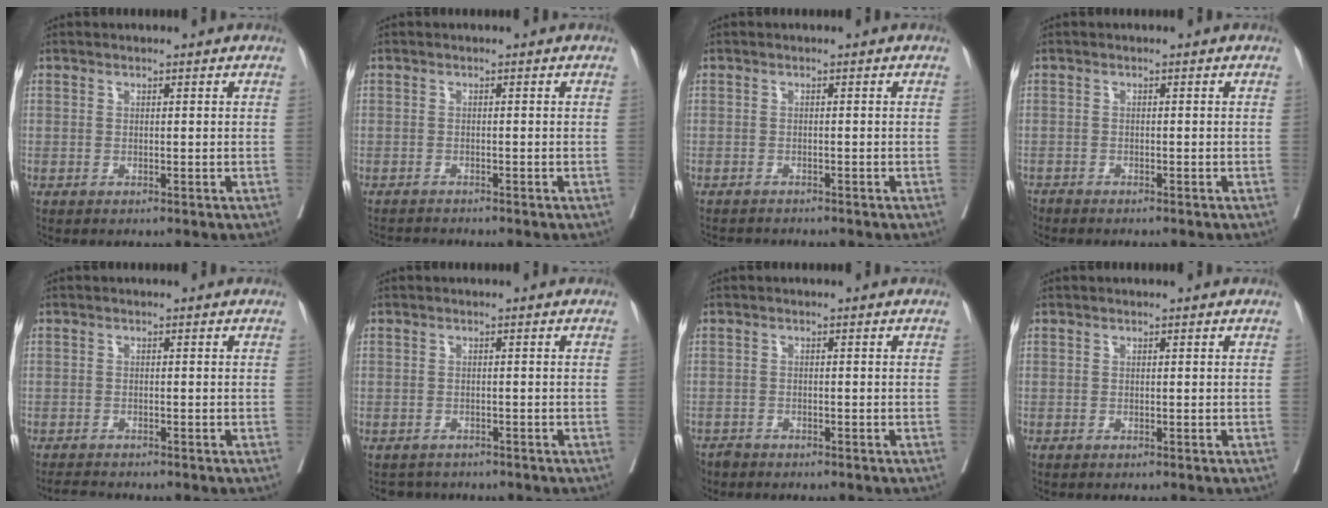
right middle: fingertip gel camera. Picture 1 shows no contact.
{"total": 2.4, "force": [-2.3, -0.3, 0.1], "torque": [-0.002, -0.011, -0.038]}
{"total": 2.9, "force": [-2.9, 0.4, 0.4], "torque": [-0.004, -0.008, -0.044]}
{"total": 2.0, "force": [-2.0, 0.1, 0.2], "torque": [-0.002, -0.005, -0.034]}
{"total": 2.6, "force": [-2.5, 0.2, 0.6], "torque": [-0.010, -0.011, -0.041]}
{"total": 2.7, "force": [-2.4, 1.2, -0.3], "torque": [0.003, -0.001, -0.038]}
{"total": 2.2, "force": [-2.0, 0.9, -0.1], "torque": [-0.001, -0.002, -0.037]}
{"total": 0.0}